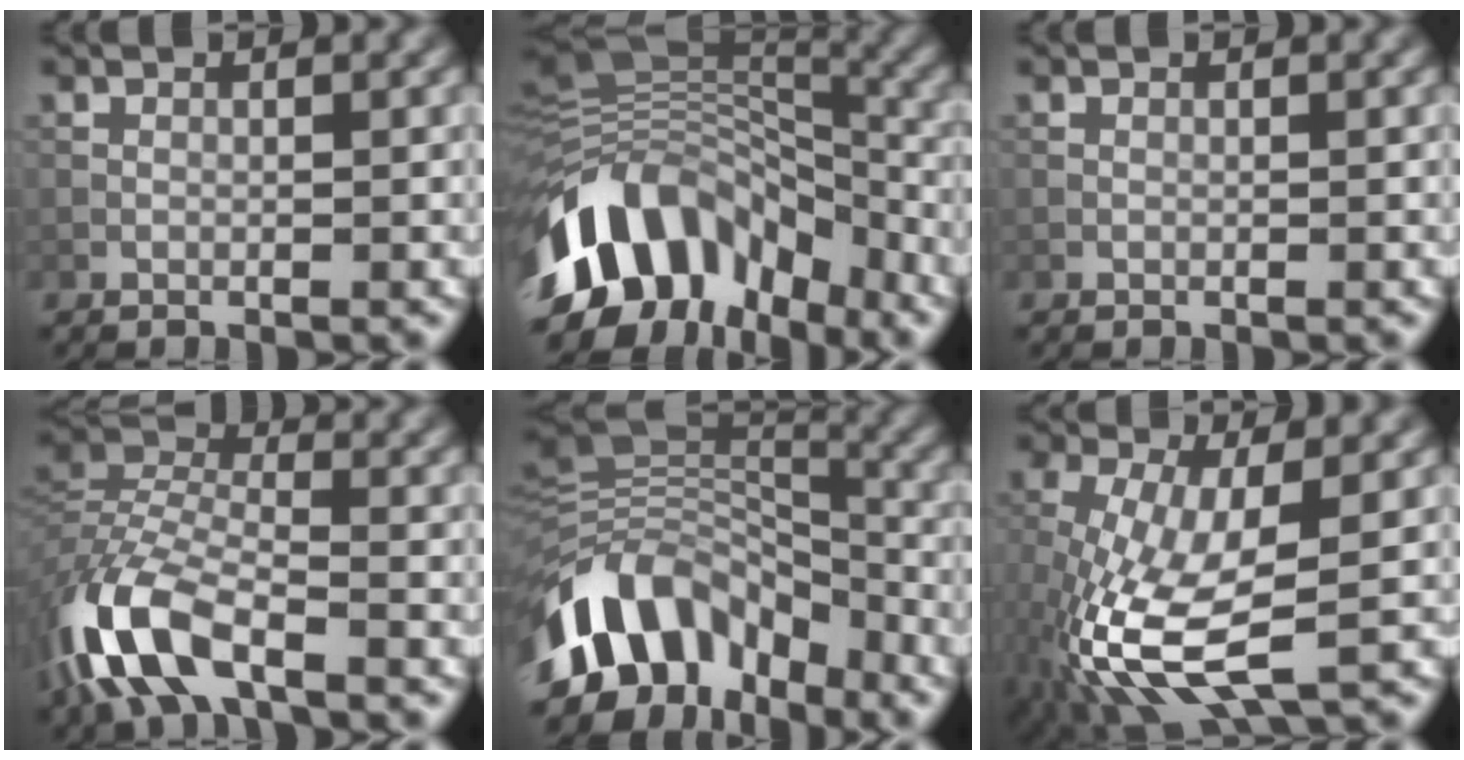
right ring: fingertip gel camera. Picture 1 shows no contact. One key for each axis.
{"total": 14.1, "fx": -6.1, "fy": 8.7, "fz": 9.2, "tx": -0.189, "ty": 0.020, "tz": -0.107}
{"total": 0.0}
{"total": 8.9, "fx": -5.0, "fy": 3.8, "fz": 6.2, "tx": -0.140, "ty": 0.001, "tz": -0.111}
{"total": 11.0, "fx": -5.4, "fy": 7.0, "fz": 6.5, "tx": -0.118, "ty": 0.024, "tz": -0.112}
{"total": 11.2, "fx": -3.2, "fy": 4.7, "fz": 9.7, "tx": -0.234, "ty": -0.016, "tz": -0.062}